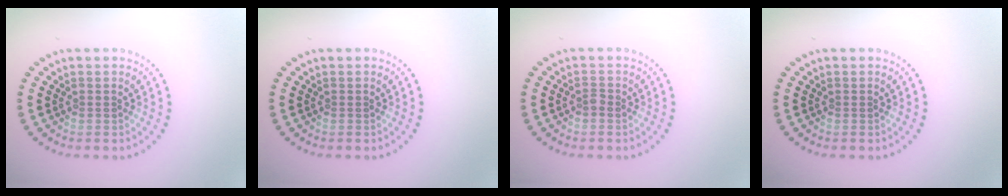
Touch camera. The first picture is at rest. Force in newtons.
{"total": 0.0}
{"total": 0.7, "press": 0.6, "slide": 0.4}
{"total": 0.0}